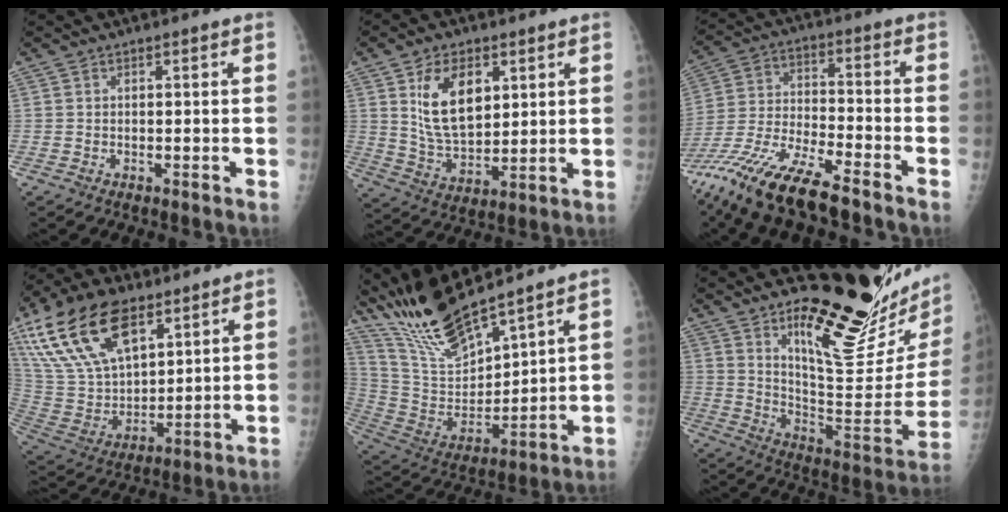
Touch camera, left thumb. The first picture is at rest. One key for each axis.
{"total": 12.6, "fx": 4.5, "fy": 7.3, "fz": 9.2, "tx": -0.134, "ty": -0.026, "tz": 0.095}
{"total": 18.0, "fx": -13.6, "fy": 4.2, "fz": 11.0, "tx": -0.250, "ty": 0.020, "tz": -0.260}
{"total": 22.5, "fx": 12.5, "fy": 11.8, "fz": 14.6, "tx": -0.272, "ty": -0.029, "tz": 0.243}
{"total": 15.7, "fx": 13.7, "fy": 2.3, "fz": 7.2, "tx": -0.127, "ty": -0.068, "tz": 0.281}
{"total": 25.4, "fx": 18.4, "fy": 6.2, "fz": 16.3, "tx": -0.198, "ty": -0.158, "tz": 0.272}